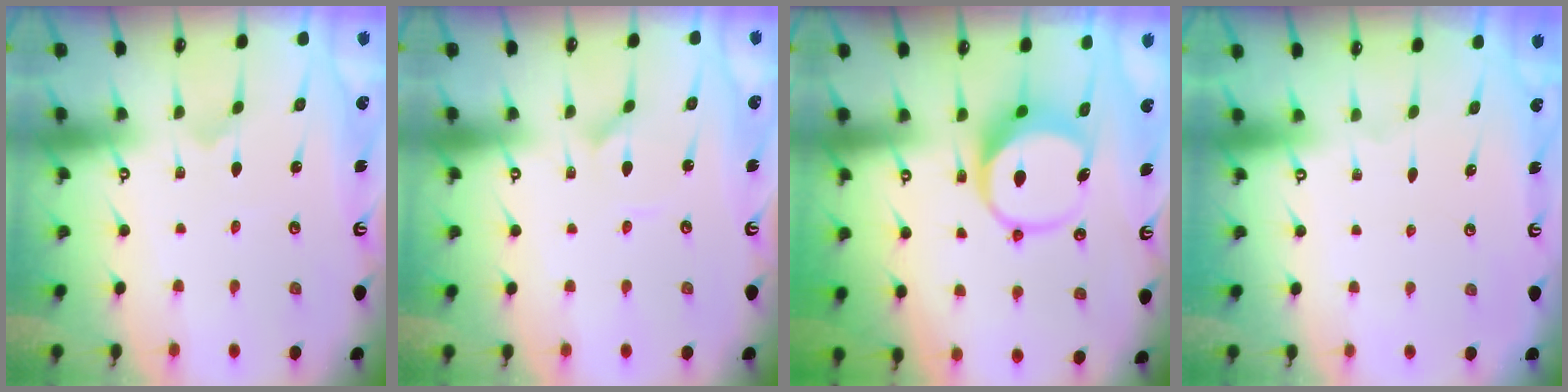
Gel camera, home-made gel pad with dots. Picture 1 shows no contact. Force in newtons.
{"total": 0.8, "press": 0.8, "slide": 0.2}
{"total": 8.6, "press": 8.5, "slide": 1.4}
{"total": 0.0}